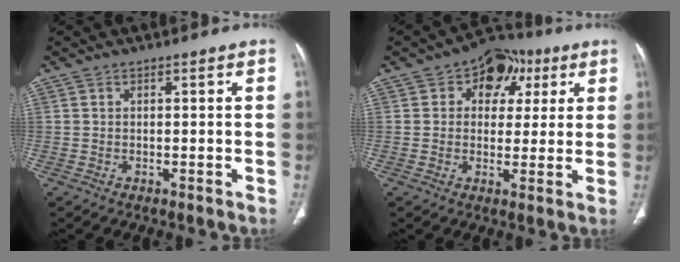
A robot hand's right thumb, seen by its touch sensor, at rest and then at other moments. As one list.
[{"total": 10.2, "force": [3.9, 7.6, 5.6], "torque": [-0.024, 0.001, 0.049]}]